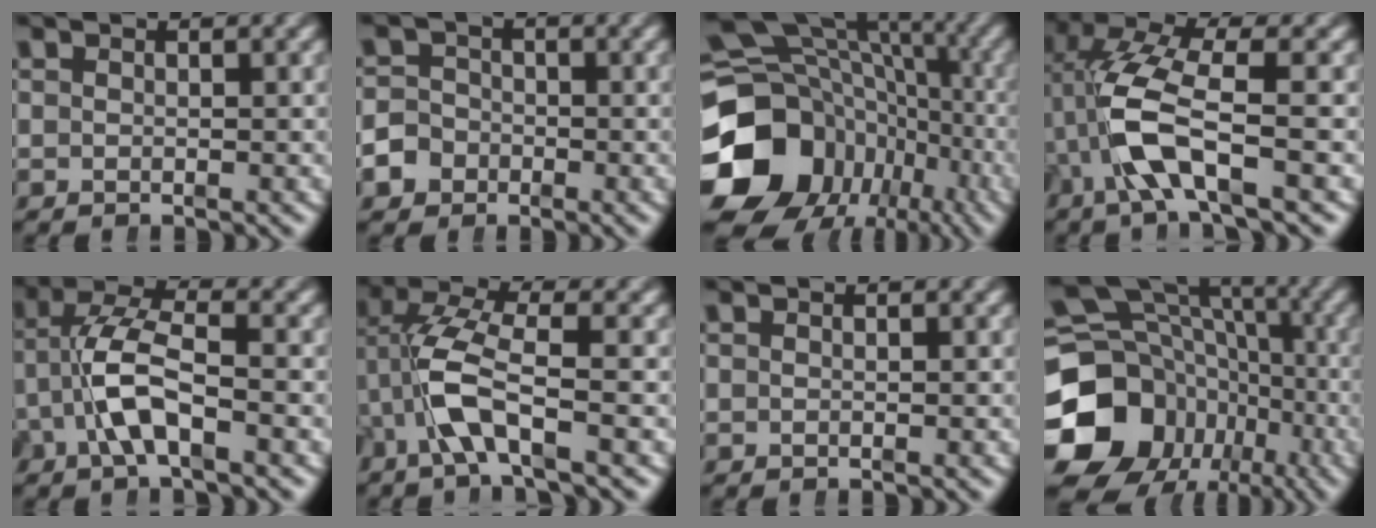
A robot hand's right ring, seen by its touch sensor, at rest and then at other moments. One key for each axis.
{"total": 4.2, "fx": -1.7, "fy": 3.8, "fz": 0.9, "tx": -0.025, "ty": -0.016, "tz": -0.030}
{"total": 20.8, "fx": -4.4, "fy": 16.9, "fz": 11.3, "tx": -0.201, "ty": -0.062, "tz": -0.057}
{"total": 6.2, "fx": -0.1, "fy": 2.7, "fz": 5.6, "tx": -0.148, "ty": -0.012, "tz": 0.002}
{"total": 5.6, "fx": -0.6, "fy": 3.1, "fz": 4.7, "tx": -0.113, "ty": -0.010, "tz": -0.007}
{"total": 5.3, "fx": -0.3, "fy": 2.5, "fz": 4.6, "tx": -0.123, "ty": -0.011, "tz": -0.003}
{"total": 0.0}
{"total": 18.2, "fx": -3.8, "fy": 15.1, "fz": 9.4, "tx": -0.174, "ty": -0.054, "tz": -0.052}